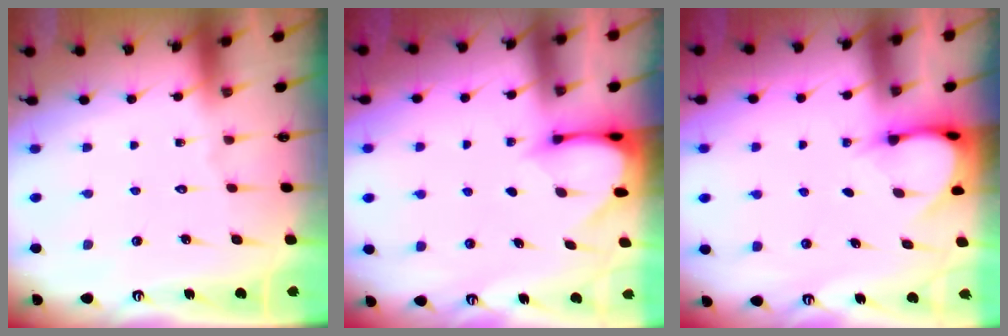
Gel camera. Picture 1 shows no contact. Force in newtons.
{"total": 2.9, "press": 2.9, "slide": 0.3}
{"total": 4.0, "press": 3.9, "slide": 0.3}